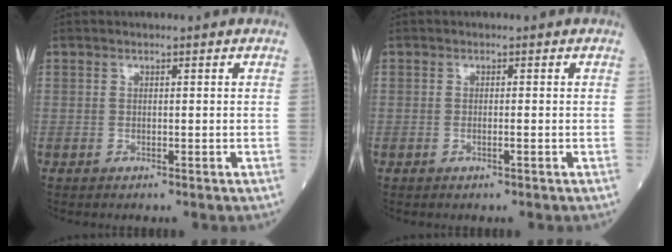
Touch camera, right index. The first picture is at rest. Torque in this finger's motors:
{"motor_torque": [-0.04, 0.12, -0.06, -0.01]}